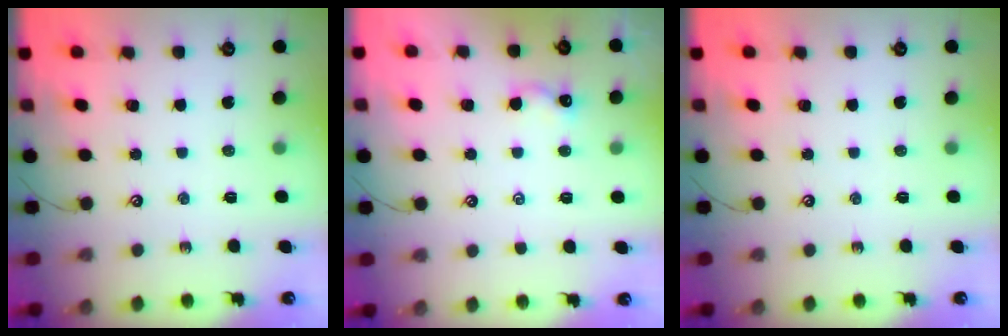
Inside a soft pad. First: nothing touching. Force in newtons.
{"total": 1.5, "press": 1.5, "slide": 0.3}
{"total": 0.0}